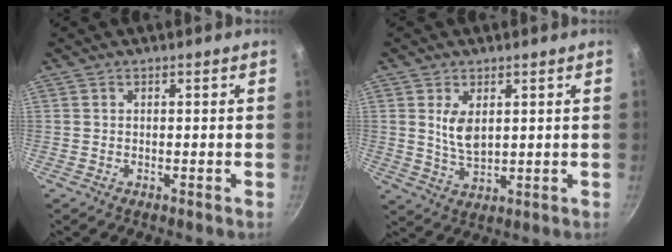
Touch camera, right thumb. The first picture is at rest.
{"total": 5.7, "force": [1.7, 3.1, 4.4], "torque": [-0.073, -0.022, 0.039]}